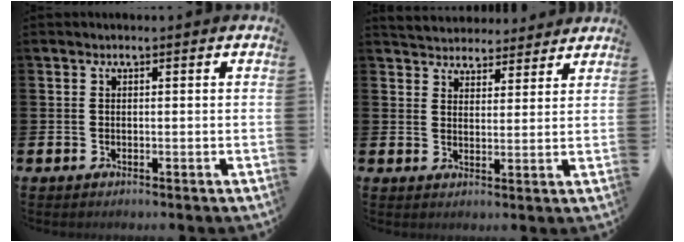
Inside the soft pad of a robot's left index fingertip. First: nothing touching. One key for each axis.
{"total": 4.4, "fx": 4.3, "fy": 1.1, "fz": -0.3, "tx": -0.011, "ty": -0.025, "tz": 0.077}